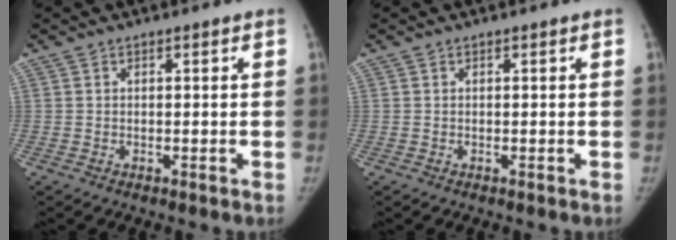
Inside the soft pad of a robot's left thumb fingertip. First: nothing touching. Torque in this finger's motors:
{"motor_torque": [0.06, 0.00, 0.22, -0.14, 0.05]}